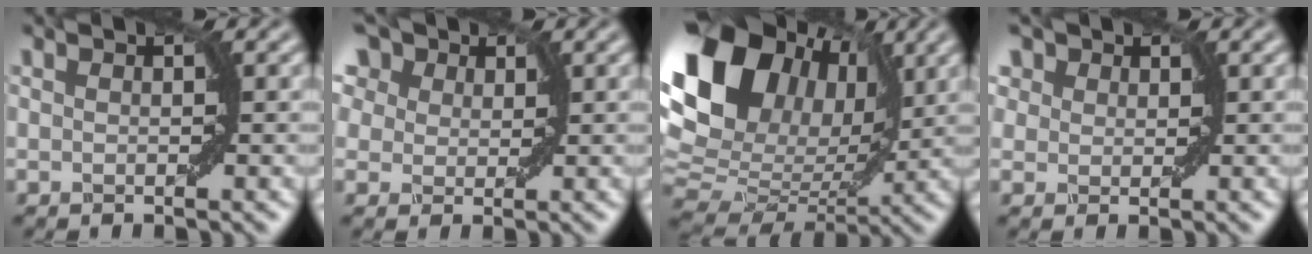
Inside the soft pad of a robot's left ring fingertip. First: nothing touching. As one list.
[{"total": 11.0, "force": [6.3, 7.0, 5.7], "torque": [-0.120, 0.045, 0.079]}, {"total": 15.2, "force": [5.4, 10.6, 9.5], "torque": [-0.202, 0.021, 0.101]}, {"total": 6.1, "force": [3.5, 4.1, 2.8], "torque": [-0.075, 0.020, 0.044]}]